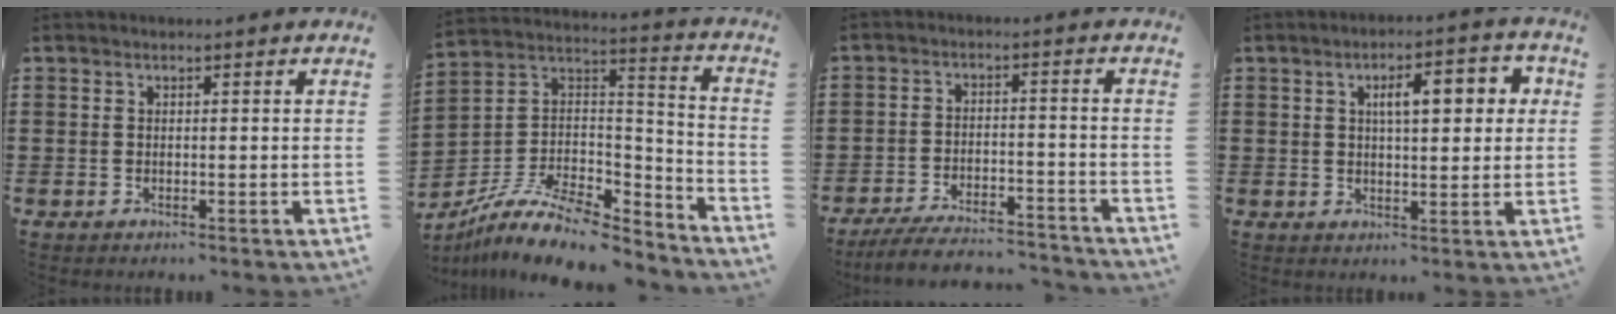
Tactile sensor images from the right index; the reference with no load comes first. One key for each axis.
{"total": 12.1, "fx": -9.4, "fy": 3.7, "fz": 6.5, "tx": -0.126, "ty": 0.018, "tz": -0.178}
{"total": 6.1, "fx": -5.8, "fy": 0.5, "fz": 2.0, "tx": -0.042, "ty": -0.005, "tz": -0.111}
{"total": 6.5, "fx": 1.8, "fy": 2.3, "fz": 5.8, "tx": -0.092, "ty": 0.003, "tz": 0.021}